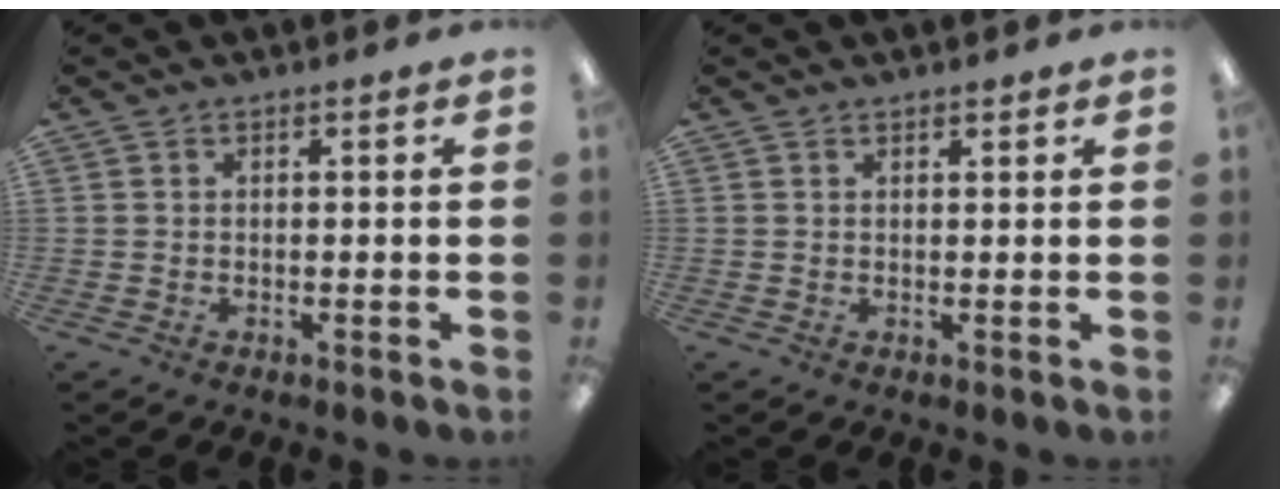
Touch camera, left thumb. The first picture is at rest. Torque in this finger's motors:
{"motor_torque": [-0.39, -0.29, -0.39, 0.27, -0.01]}